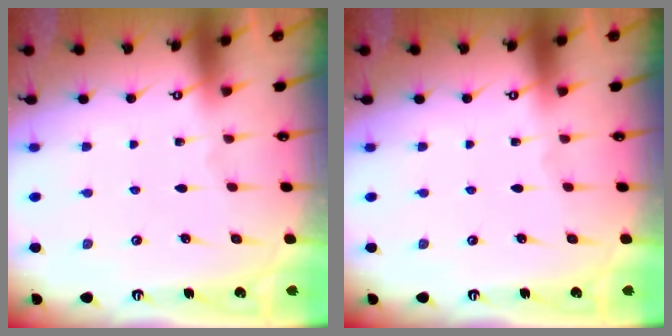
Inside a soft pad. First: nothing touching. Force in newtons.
{"total": 0.0}